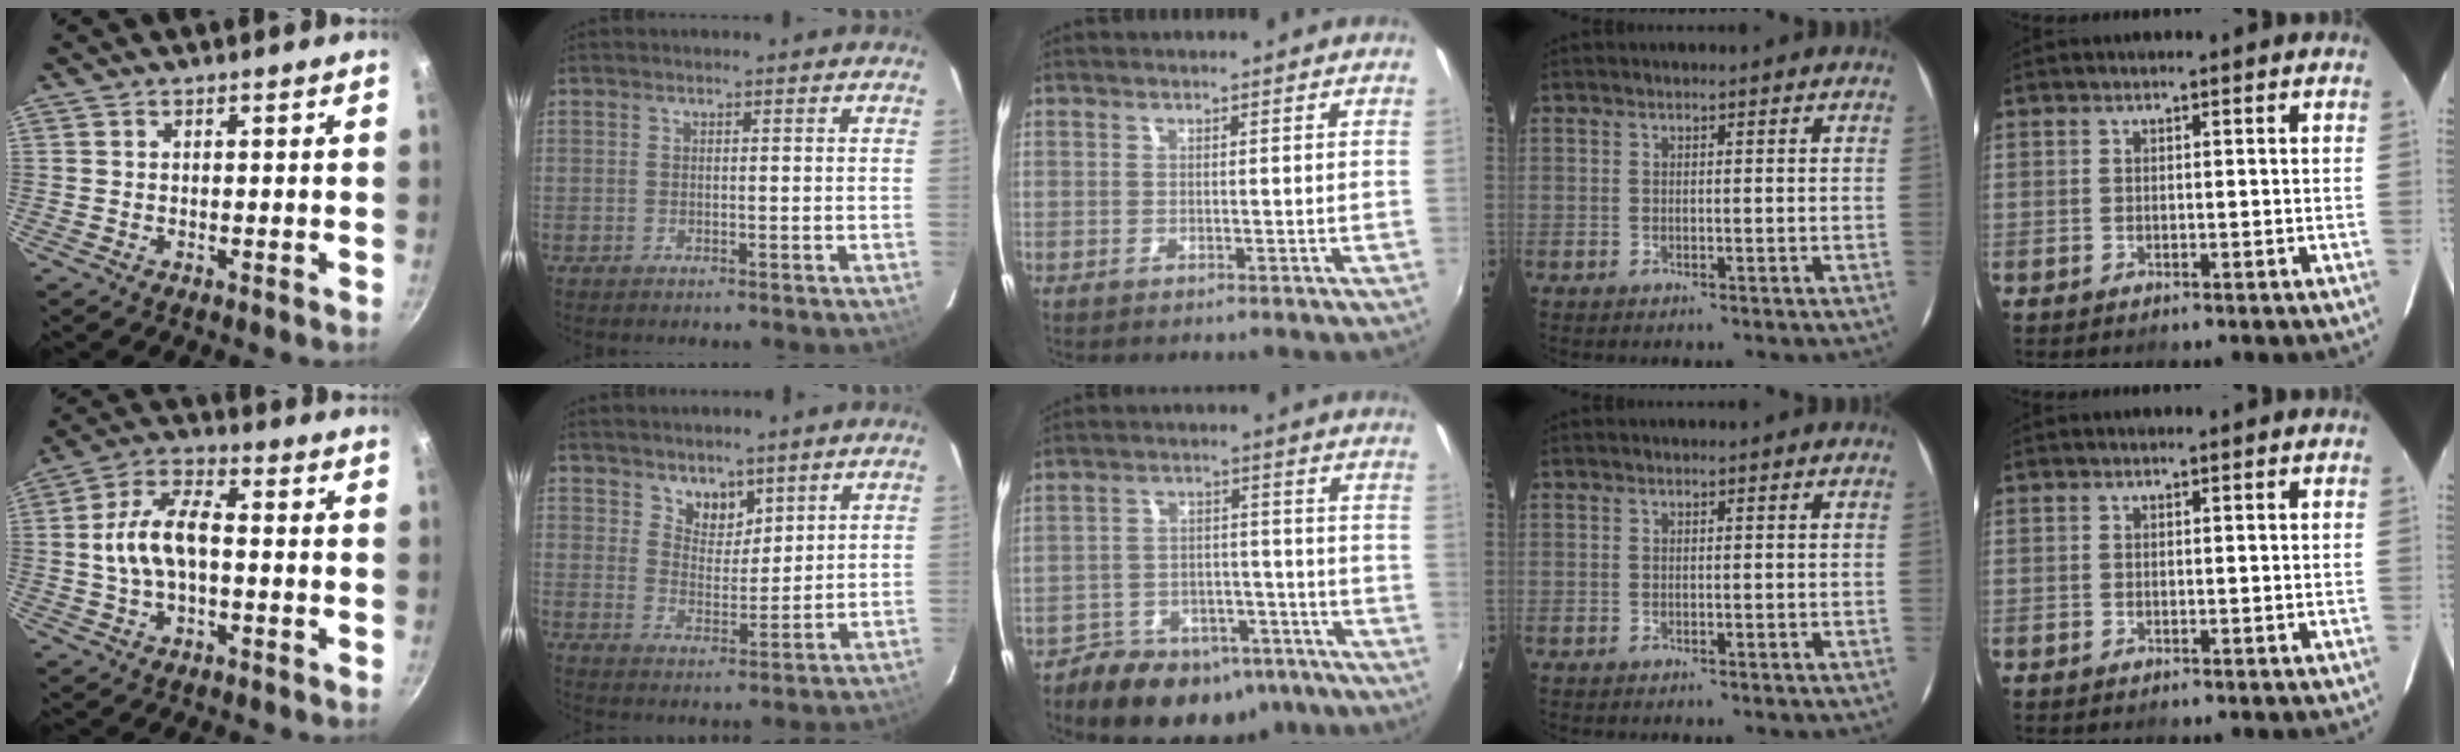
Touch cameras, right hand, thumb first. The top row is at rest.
{"thumb": {"total": 10.8, "force": [-0.6, 5.7, 9.2], "torque": [-0.163, 0.036, -0.019]}, "index": {"total": 5.4, "force": [4.0, 3.4, 1.5], "torque": [-0.013, 0.002, 0.074]}, "middle": {"total": 17.8, "force": [-13.1, 9.7, 7.2], "torque": [-0.144, 0.019, -0.167]}}